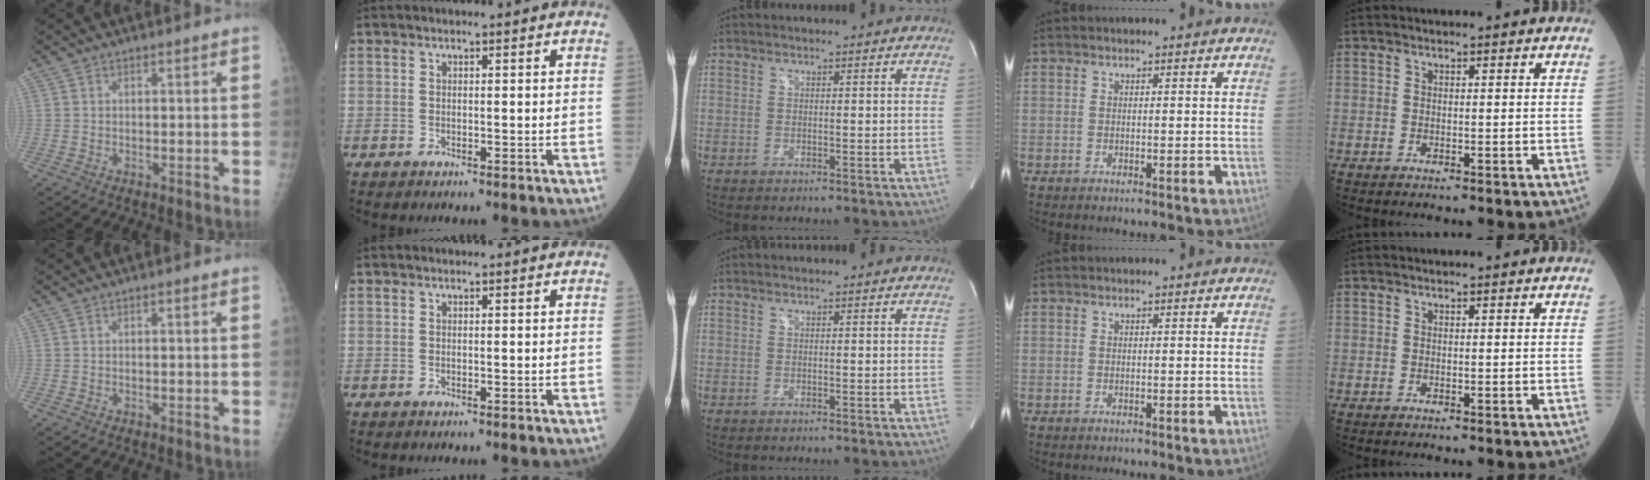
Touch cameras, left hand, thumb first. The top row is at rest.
{}